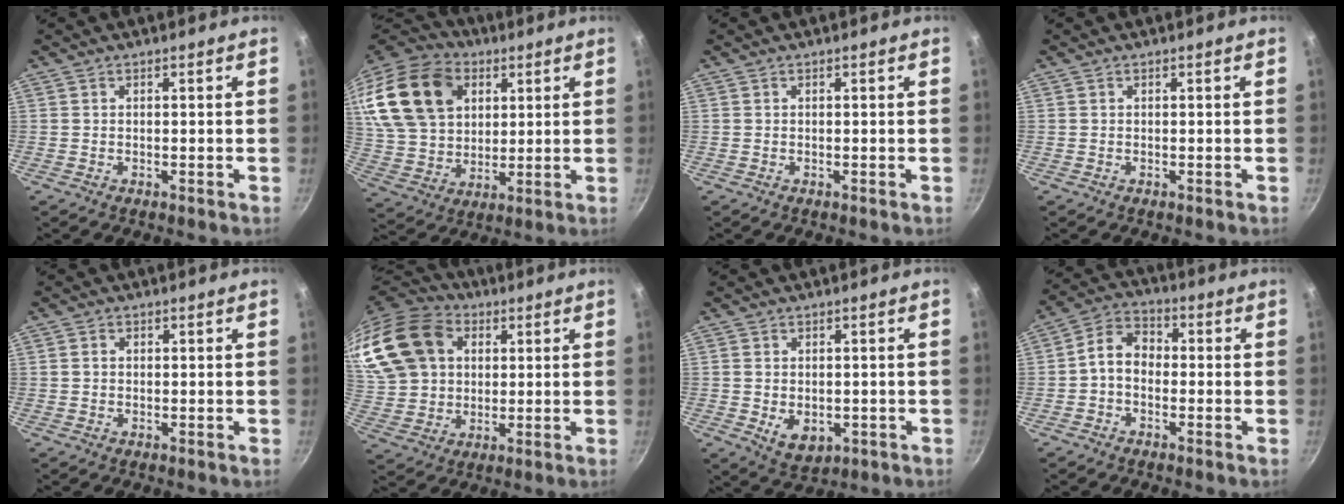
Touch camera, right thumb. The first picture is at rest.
{"total": 25.9, "force": [9.5, 18.6, 15.2], "torque": [-0.303, 0.010, 0.179]}
{"total": 0.0}
{"total": 0.0}
{"total": 1.3, "force": [0.2, 1.2, 0.6], "torque": [-0.009, 0.005, 0.002]}
{"total": 23.7, "force": [7.7, 18.2, 13.2], "torque": [-0.284, 0.024, 0.147]}
{"total": 5.8, "force": [-0.8, 4.2, 3.9], "torque": [-0.049, -0.009, -0.002]}
{"total": 6.6, "force": [-0.9, 4.9, 4.4], "torque": [-0.062, 0.028, -0.033]}